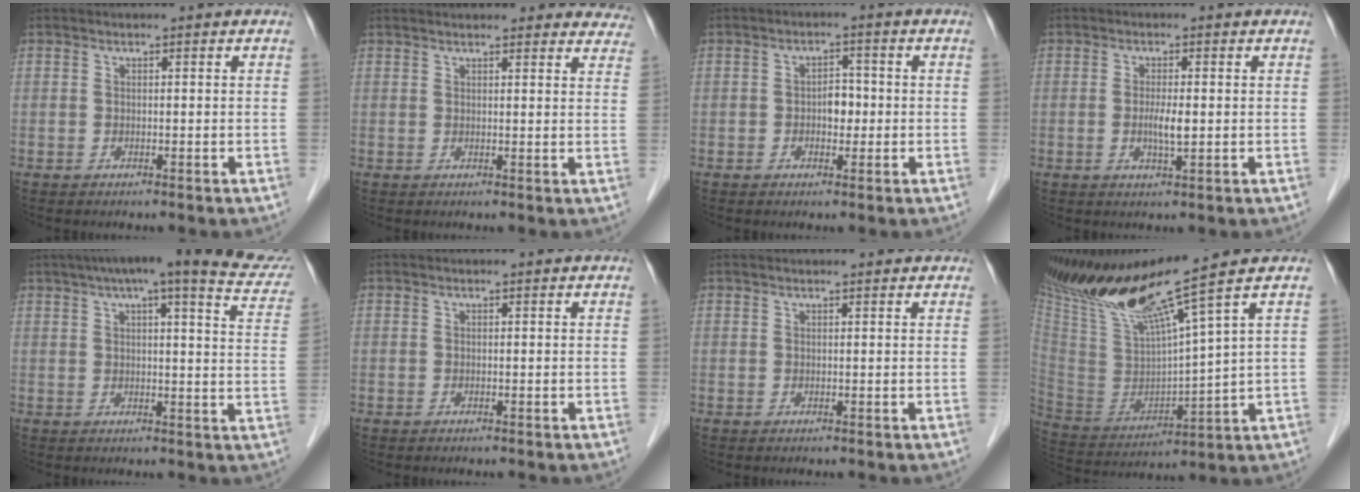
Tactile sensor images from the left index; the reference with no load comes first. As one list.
[{"total": 13.7, "force": [12.9, 3.3, 3.4], "torque": [-0.007, 0.011, 0.127]}, {"total": 2.9, "force": [-0.5, 1.8, 2.2], "torque": [-0.028, 0.008, -0.010]}, {"total": 2.9, "force": [-0.3, 0.4, 2.8], "torque": [-0.057, -0.003, -0.006]}, {"total": 22.0, "force": [17.7, 2.6, 12.8], "torque": [-0.177, 0.015, 0.201]}, {"total": 0.0}, {"total": 2.8, "force": [2.5, 0.4, 1.2], "torque": [-0.016, 0.022, 0.026]}, {"total": 16.7, "force": [12.5, -2.0, 10.9], "torque": [-0.201, -0.016, 0.240]}]